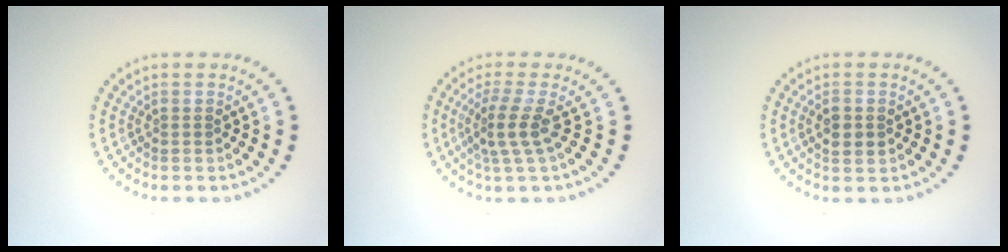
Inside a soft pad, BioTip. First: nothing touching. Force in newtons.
{"total": 2.9, "press": 2.1, "slide": 2.0}
{"total": 1.8, "press": 1.8, "slide": 0.1}